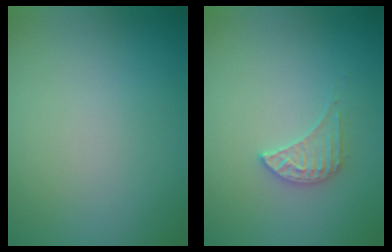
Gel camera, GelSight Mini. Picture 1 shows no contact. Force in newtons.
{"total": 2.3, "press": 2.3, "slide": 0.3}